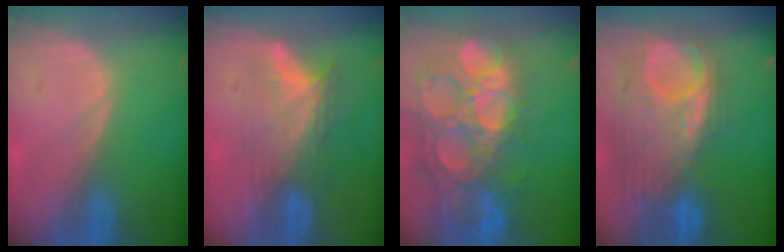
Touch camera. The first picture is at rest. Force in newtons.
{"total": 7.8, "press": 6.8, "slide": 3.7}
{"total": 15.4, "press": 12.8, "slide": 8.7}
{"total": 12.0, "press": 10.4, "slide": 5.9}